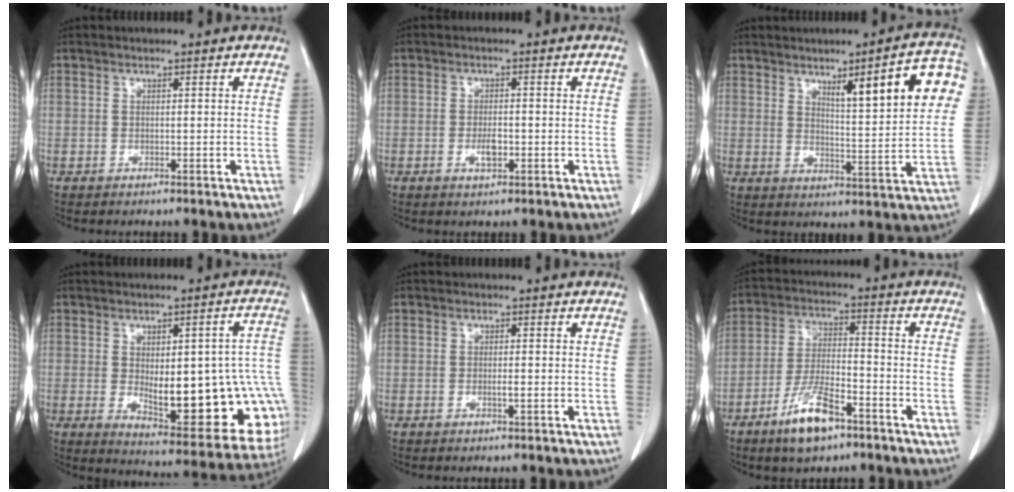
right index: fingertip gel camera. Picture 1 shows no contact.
{"total": 2.6, "force": [-0.7, 0.9, 2.4], "torque": [-0.045, 0.000, -0.009]}
{"total": 12.4, "force": [5.1, 1.9, 11.1], "torque": [-0.147, 0.009, 0.069]}
{"total": 20.7, "force": [-3.2, 7.7, 18.9], "torque": [-0.167, 0.020, -0.012]}
{"total": 0.9, "force": [-0.2, 0.1, 0.9], "torque": [-0.016, 0.000, -0.003]}
{"total": 9.5, "force": [-5.9, 2.7, 6.9], "torque": [-0.140, -0.009, -0.105]}